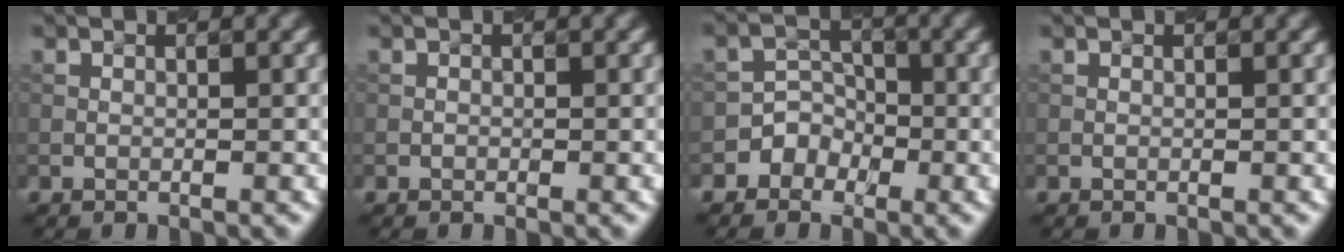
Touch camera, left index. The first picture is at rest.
{"total": 0.0}
{"total": 2.3, "force": [-1.3, 1.9, 0.1], "torque": [0.023, 0.016, -0.030]}
{"total": 0.0}